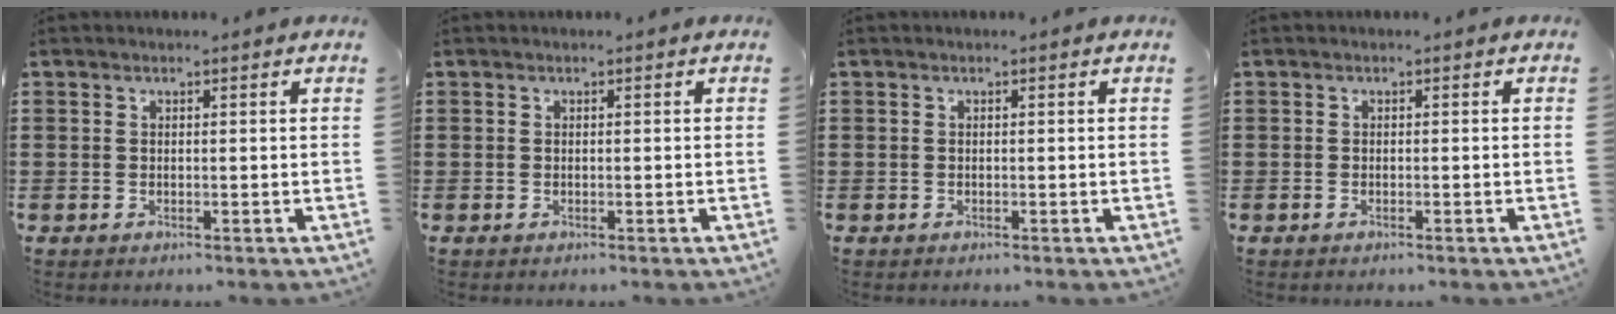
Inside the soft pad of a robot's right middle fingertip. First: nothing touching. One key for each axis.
{"total": 0.0}
{"total": 0.0}
{"total": 0.0}